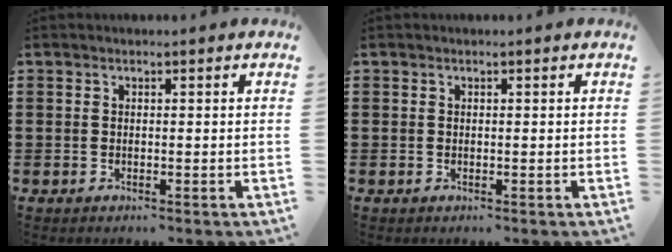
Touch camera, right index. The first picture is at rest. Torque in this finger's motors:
{"motor_torque": [-0.92, 1.22, 0.00, 0.00]}